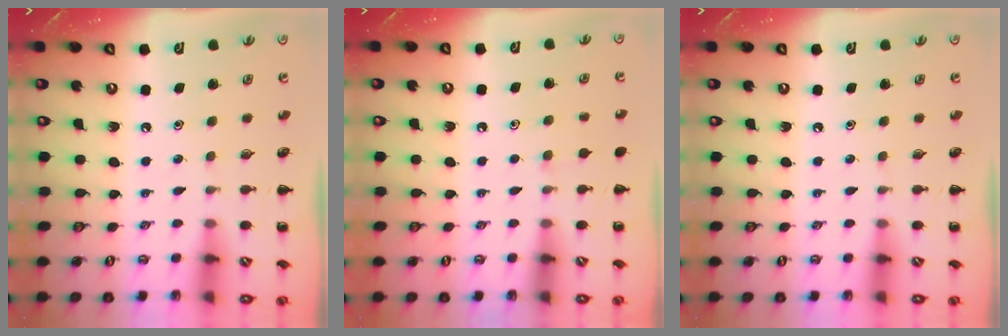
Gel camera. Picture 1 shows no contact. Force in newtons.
{"total": 4.8, "press": 4.5, "slide": 1.7}
{"total": 0.0}